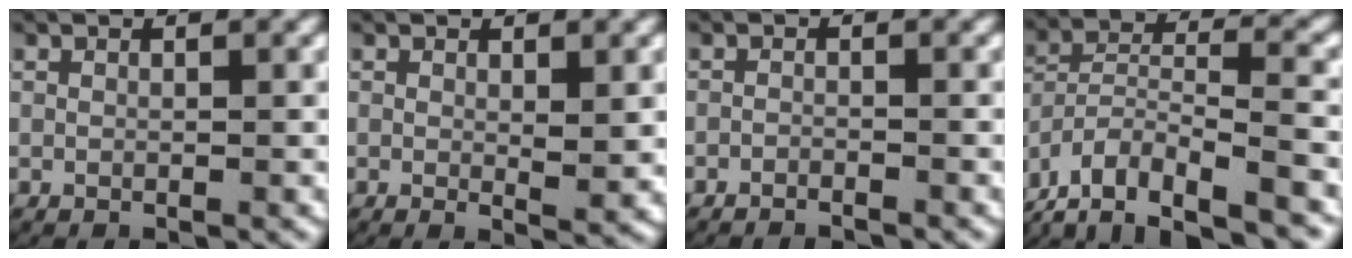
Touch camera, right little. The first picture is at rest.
{"total": 1.3, "force": [0.4, 0.2, 1.2], "torque": [-0.017, -0.012, 0.009]}
{"total": 1.7, "force": [-1.7, 0.2, 0.2], "torque": [-0.006, -0.008, -0.028]}
{"total": 9.5, "force": [-5.1, 6.2, 5.0], "torque": [-0.111, -0.021, -0.082]}